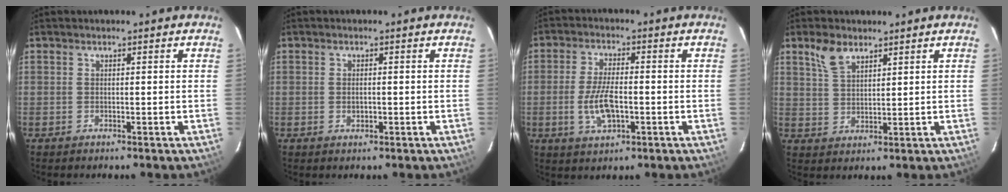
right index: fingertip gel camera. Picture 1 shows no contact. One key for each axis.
{"total": 1.5, "fx": -0.2, "fy": 0.9, "fz": 1.1, "tx": -0.020, "ty": 0.001, "tz": -0.003}
{"total": 7.8, "fx": -1.9, "fy": 3.3, "fz": 6.9, "tx": -0.142, "ty": -0.004, "tz": -0.033}
{"total": 5.3, "fx": 3.6, "fy": 2.5, "fz": 2.9, "tx": -0.056, "ty": 0.009, "tz": 0.074}